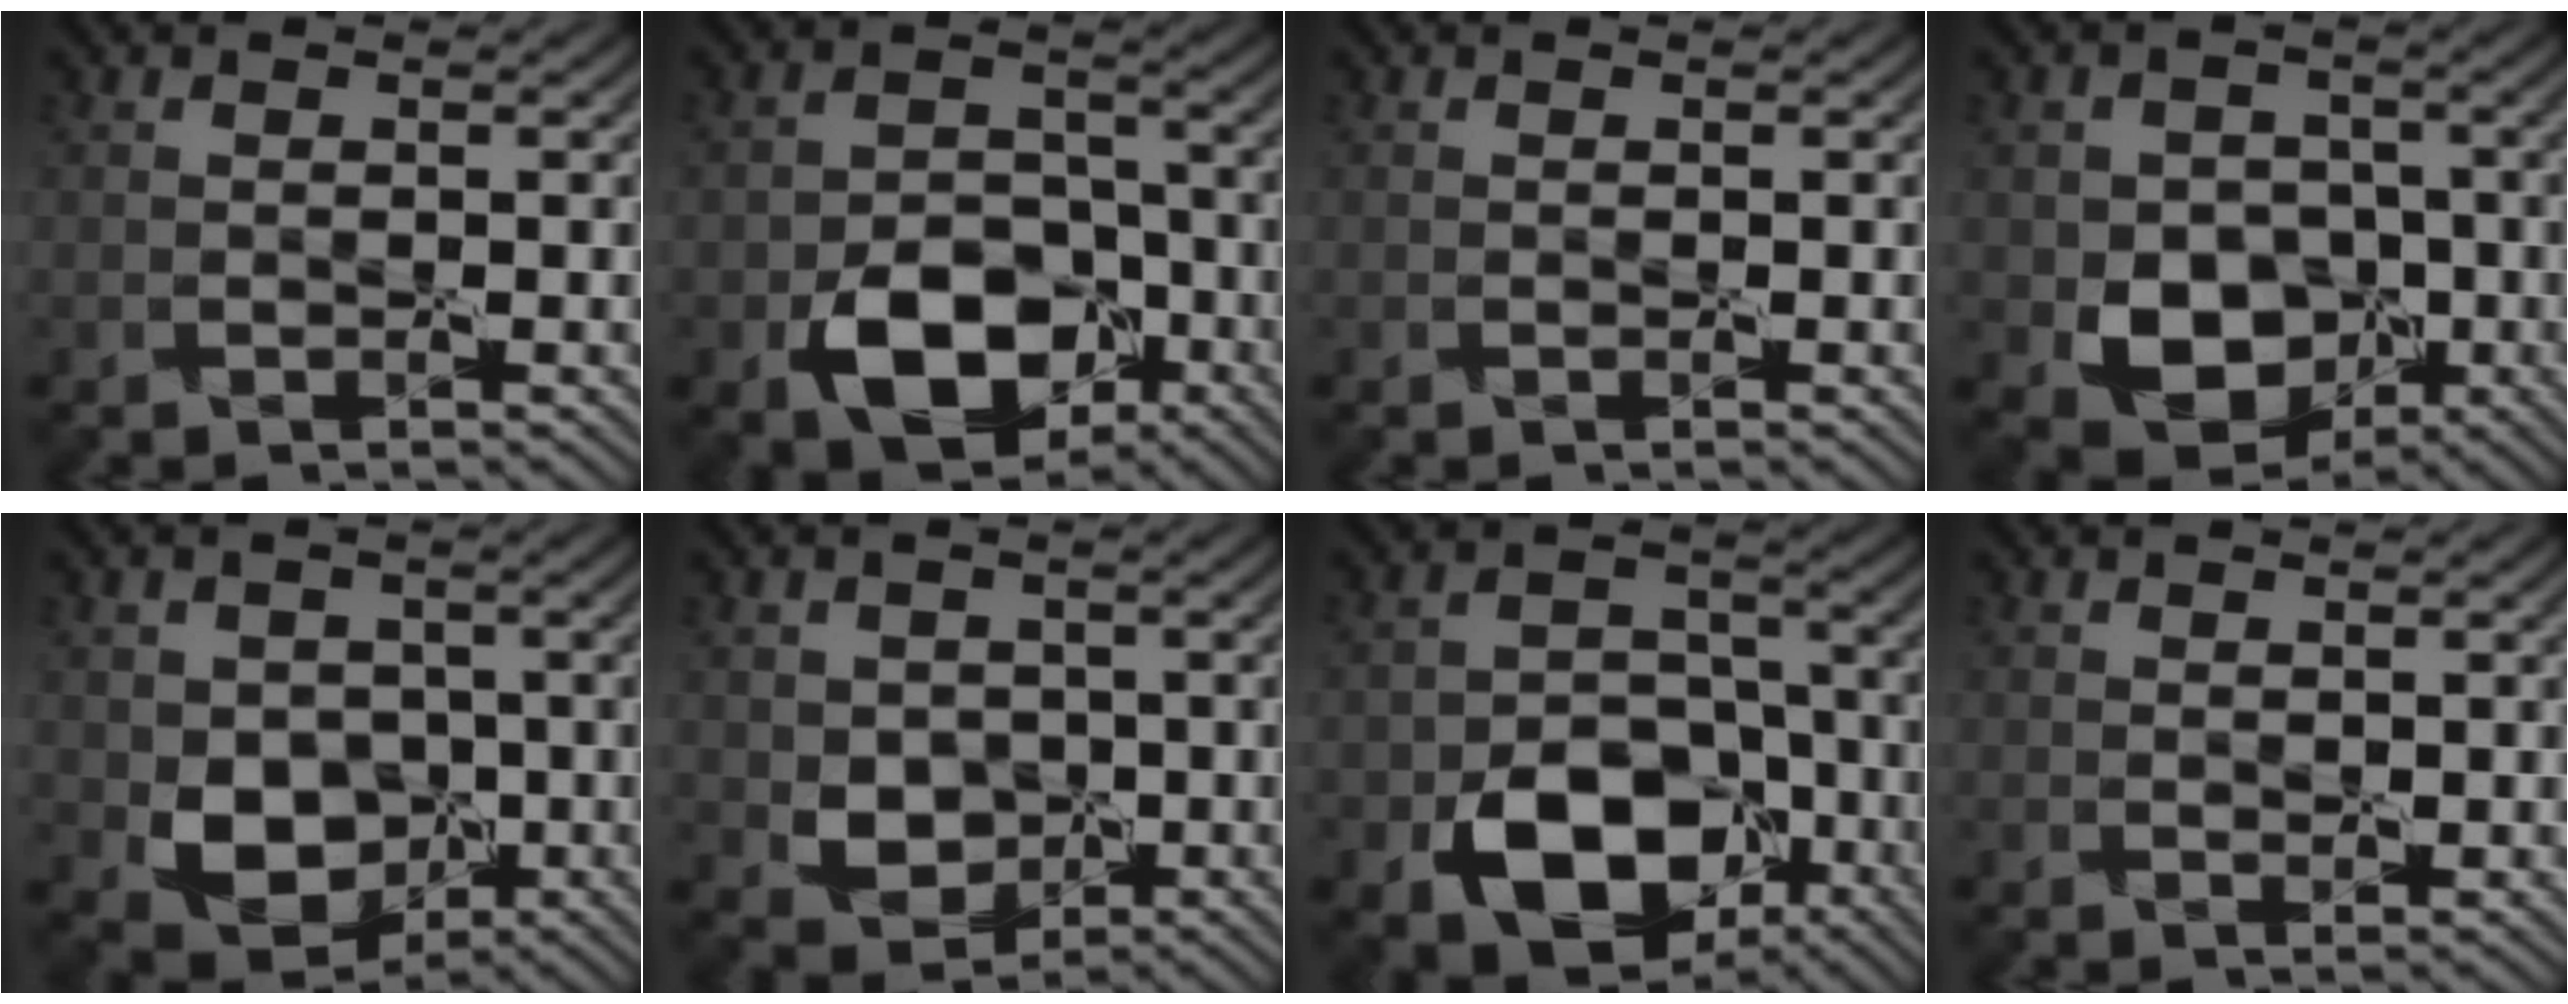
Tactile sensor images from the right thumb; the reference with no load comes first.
{"total": 8.4, "force": [-4.3, 5.6, 4.6], "torque": [-0.082, -0.008, -0.074]}
{"total": 0.0}
{"total": 6.7, "force": [-2.0, 5.6, 3.0], "torque": [-0.055, -0.014, -0.040]}
{"total": 5.6, "force": [-0.8, 4.8, 2.6], "torque": [-0.052, -0.014, -0.016]}
{"total": 3.4, "force": [0.1, 3.2, 1.2], "torque": [-0.027, -0.006, -0.003]}
{"total": 10.8, "force": [-5.6, 7.3, 5.7], "torque": [-0.102, -0.017, -0.099]}
{"total": 0.5, "force": [0.4, 0.2, 0.3], "torque": [-0.003, 0.001, 0.010]}